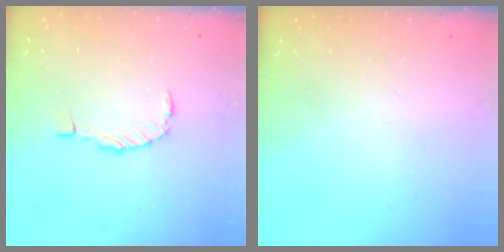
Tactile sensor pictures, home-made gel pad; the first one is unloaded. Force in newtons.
{"total": 0.0}